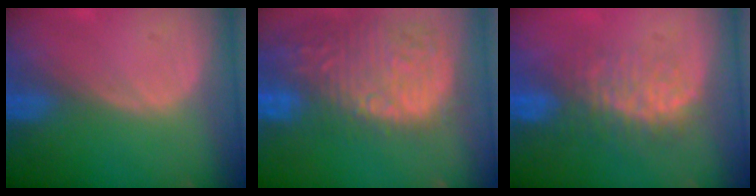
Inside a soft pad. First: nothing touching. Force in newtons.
{"total": 15.6, "press": 12.7, "slide": 9.0}
{"total": 7.8, "press": 7.5, "slide": 2.0}